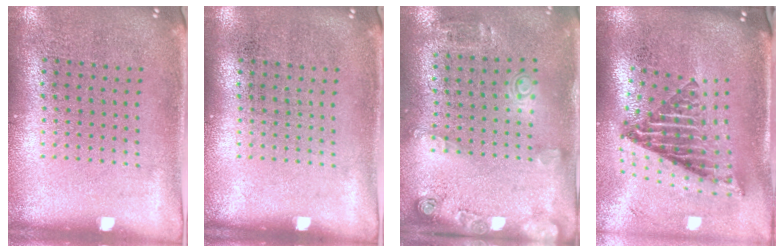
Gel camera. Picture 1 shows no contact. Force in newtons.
{"total": 0.0}
{"total": 2.0, "press": 1.2, "slide": 1.5}
{"total": 2.9, "press": 1.8, "slide": 2.3}